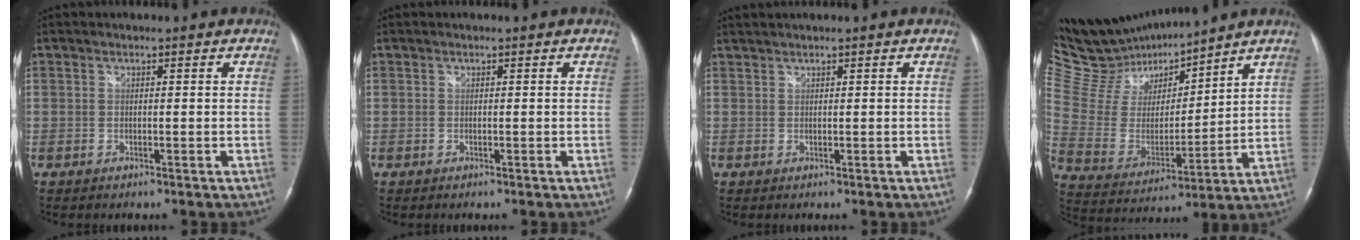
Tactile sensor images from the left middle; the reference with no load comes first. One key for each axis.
{"total": 0.0}
{"total": 1.5, "fx": 1.4, "fy": -0.2, "fz": 0.5, "tx": -0.009, "ty": 0.011, "tz": 0.031}
{"total": 16.9, "fx": 15.8, "fy": 3.7, "fz": 4.7, "tx": -0.098, "ty": 0.002, "tz": 0.304}